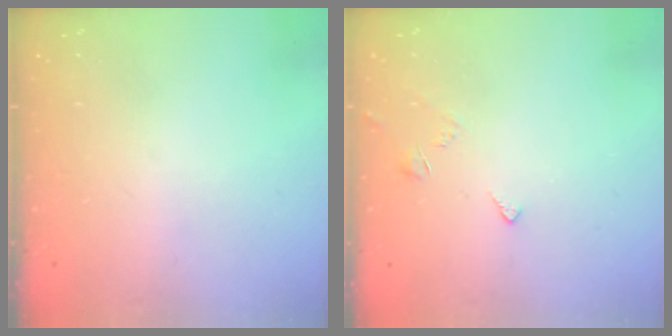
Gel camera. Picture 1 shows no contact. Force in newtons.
{"total": 2.5, "press": 2.4, "slide": 0.6}